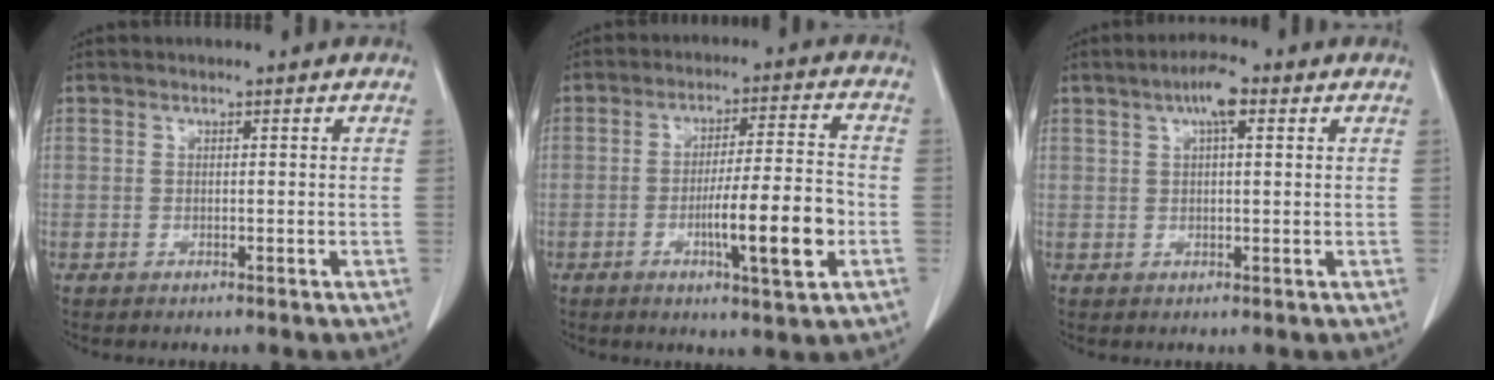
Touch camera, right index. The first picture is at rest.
{"total": 11.0, "force": [-3.3, 0.6, 10.4], "torque": [-0.164, -0.003, -0.052]}
{"total": 4.4, "force": [2.1, 1.0, 3.8], "torque": [-0.070, 0.011, 0.033]}